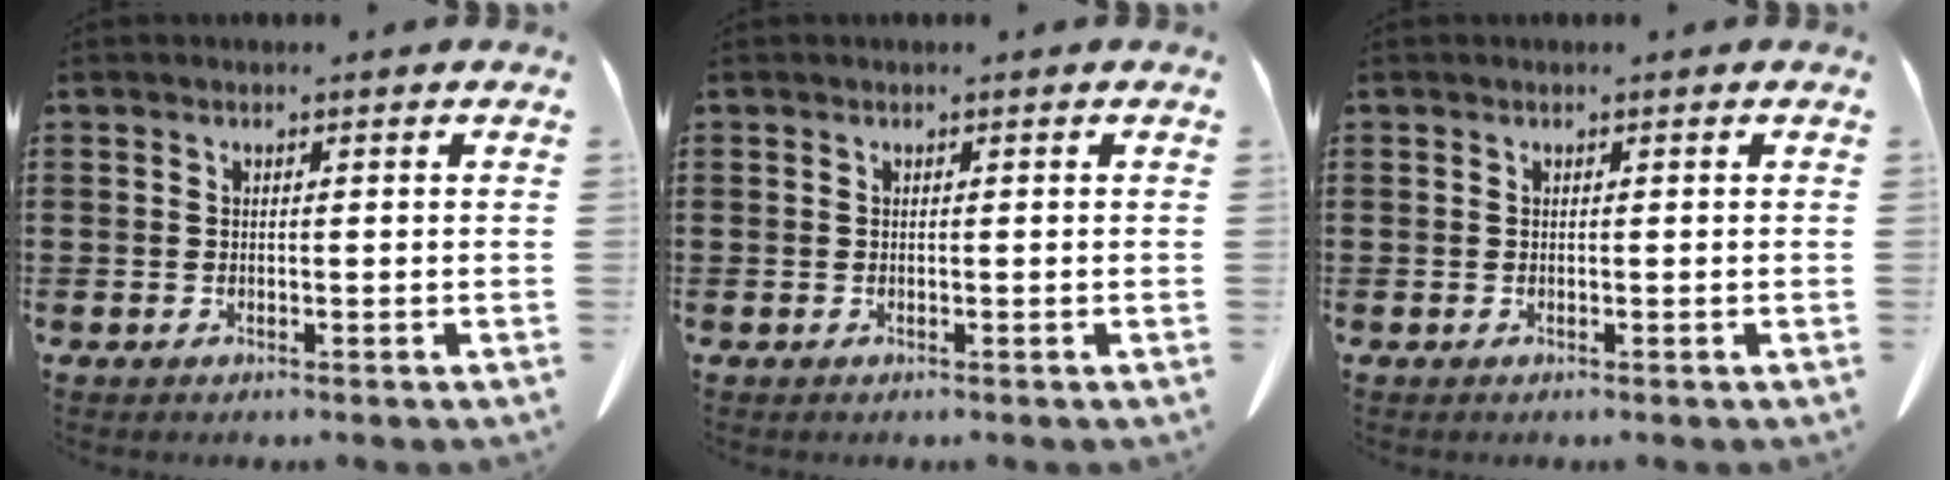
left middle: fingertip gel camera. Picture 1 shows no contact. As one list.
[{"total": 0.0}, {"total": 0.0}]